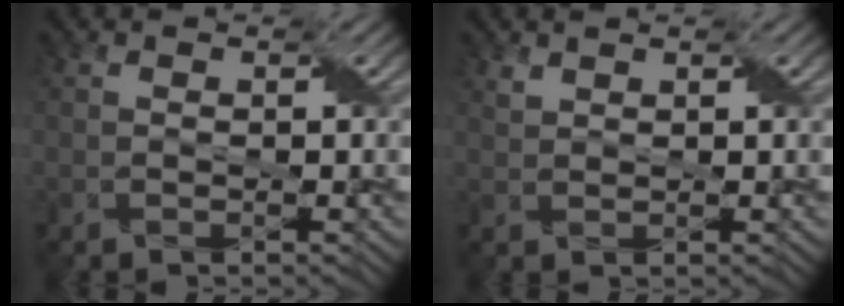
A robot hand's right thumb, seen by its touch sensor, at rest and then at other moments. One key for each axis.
{"total": 1.0, "fx": 0.9, "fy": 0.3, "fz": 0.3, "tx": -0.017, "ty": 0.002, "tz": 0.021}